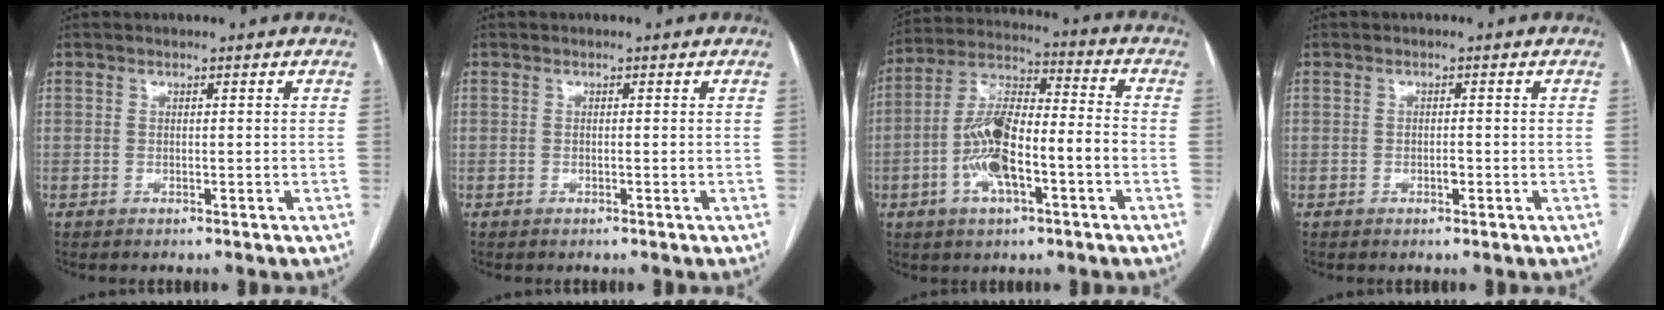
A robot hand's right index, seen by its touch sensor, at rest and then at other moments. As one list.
[{"total": 0.0}, {"total": 13.5, "force": [-3.9, 3.8, 12.3], "torque": [-0.246, 0.020, -0.070]}, {"total": 1.0, "force": [-0.4, 0.4, 0.8], "torque": [-0.015, 0.001, -0.007]}]